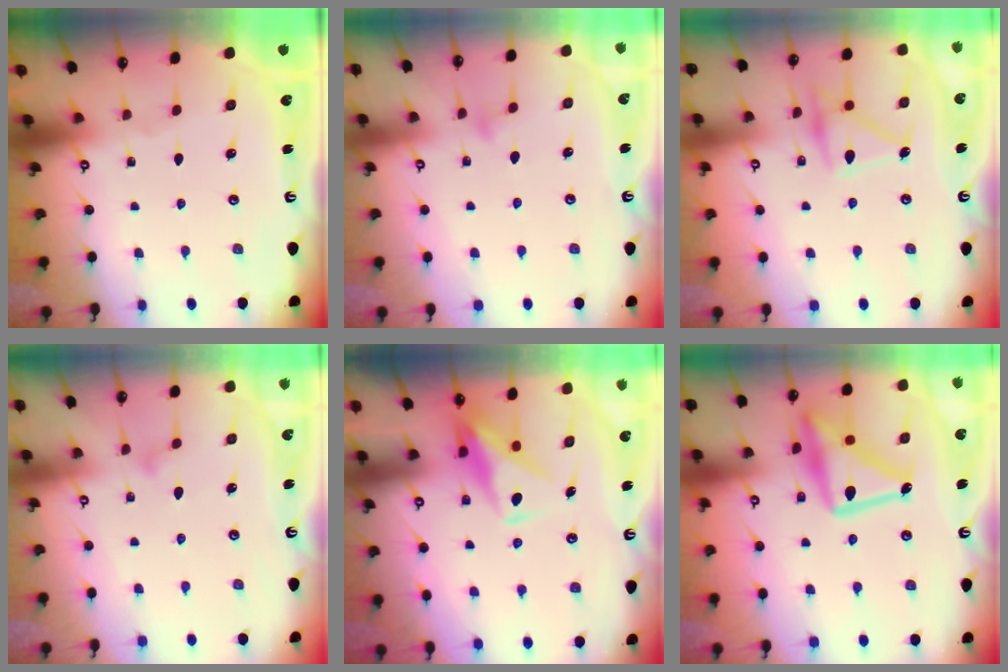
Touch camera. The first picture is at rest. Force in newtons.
{"total": 4.9, "press": 4.9, "slide": 0.6}
{"total": 16.5, "press": 16.4, "slide": 1.1}
{"total": 8.9, "press": 8.9, "slide": 0.5}
{"total": 10.2, "press": 10.2, "slide": 0.8}
{"total": 19.5, "press": 19.4, "slide": 1.5}